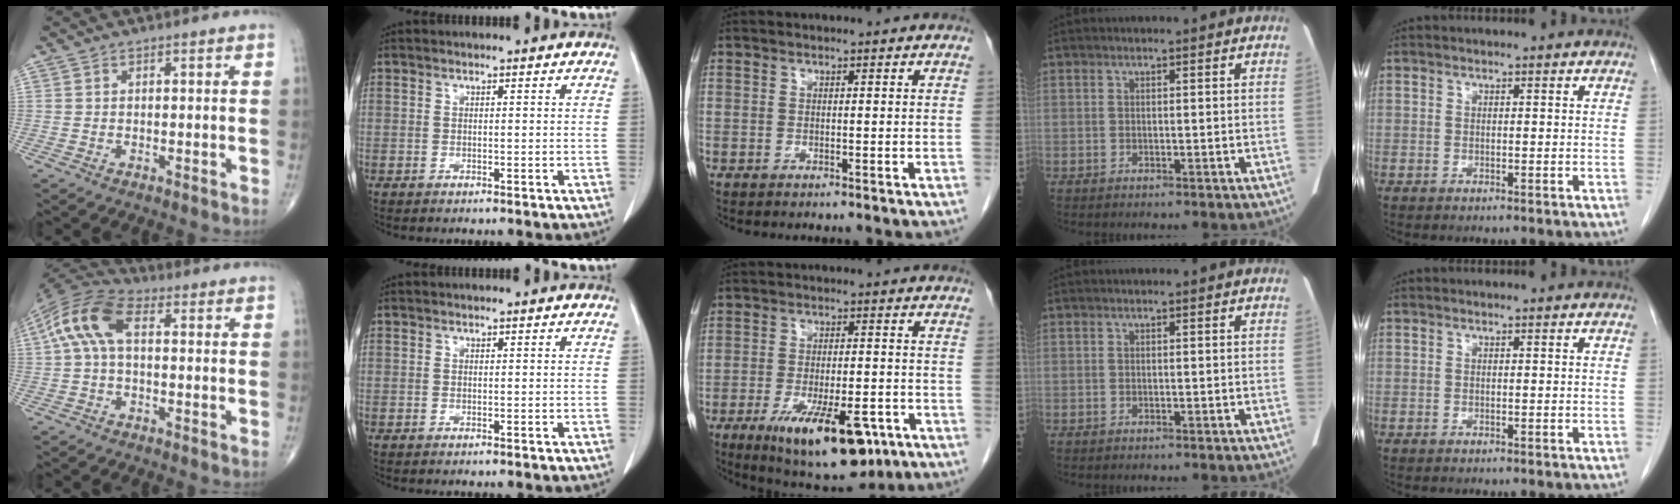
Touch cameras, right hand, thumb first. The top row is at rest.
{"thumb": {"total": 10.9, "force": [1.3, 6.0, 9.0], "torque": [-0.186, 0.035, 0.013]}, "middle": {"total": 14.6, "force": [-7.8, 4.9, 11.3], "torque": [-0.168, -0.013, -0.109]}}